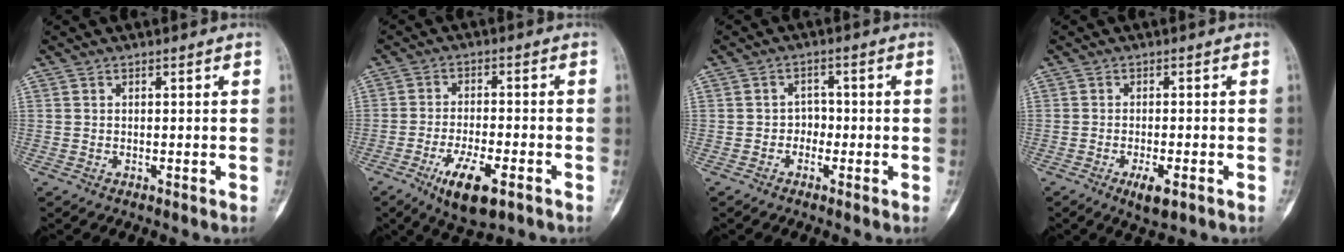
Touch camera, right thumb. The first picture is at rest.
{"total": 9.7, "force": [-4.9, 3.3, 7.7], "torque": [-0.135, 0.009, -0.077]}
{"total": 2.5, "force": [-1.0, 2.1, 0.8], "torque": [0.010, 0.011, -0.027]}
{"total": 4.1, "force": [-2.0, 1.2, 3.4], "torque": [-0.058, -0.003, -0.029]}